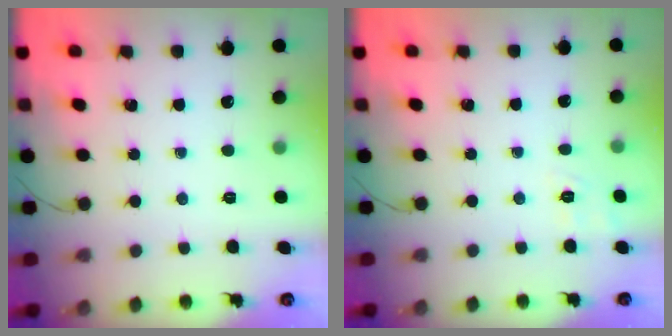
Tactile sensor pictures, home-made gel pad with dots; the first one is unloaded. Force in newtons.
{"total": 3.1, "press": 2.4, "slide": 1.9}